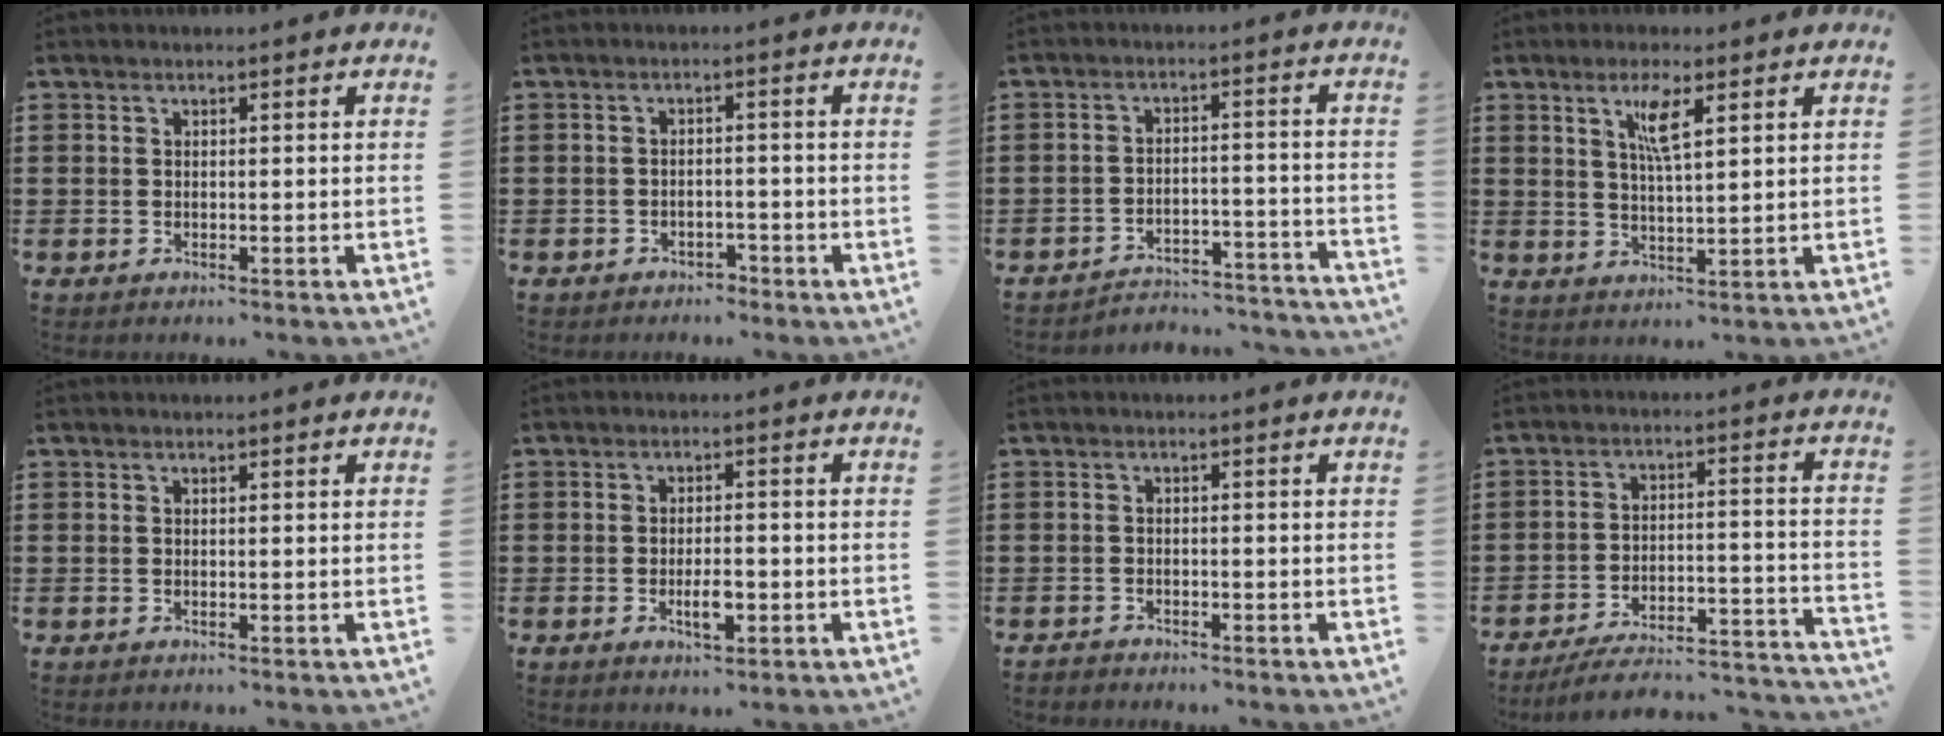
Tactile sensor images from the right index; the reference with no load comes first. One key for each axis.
{"total": 1.9, "fx": -1.7, "fy": 0.9, "fz": 0.1, "tx": -0.009, "ty": 0.001, "tz": -0.037}
{"total": 4.3, "fx": -4.2, "fy": 0.5, "fz": 0.8, "tx": -0.018, "ty": 0.001, "tz": -0.088}
{"total": 4.7, "fx": 2.3, "fy": 0.9, "fz": 4.0, "tx": -0.078, "ty": 0.002, "tz": 0.035}
{"total": 0.0}
{"total": 3.8, "fx": -1.2, "fy": 1.3, "fz": 3.3, "tx": -0.065, "ty": 0.002, "tz": -0.022}
{"total": 1.2, "fx": -1.2, "fy": 0.1, "fz": -0.3, "tx": 0.002, "ty": 0.002, "tz": -0.027}
{"total": 5.5, "fx": -5.0, "fy": 0.7, "fz": 2.2, "tx": -0.035, "ty": -0.008, "tz": -0.100}